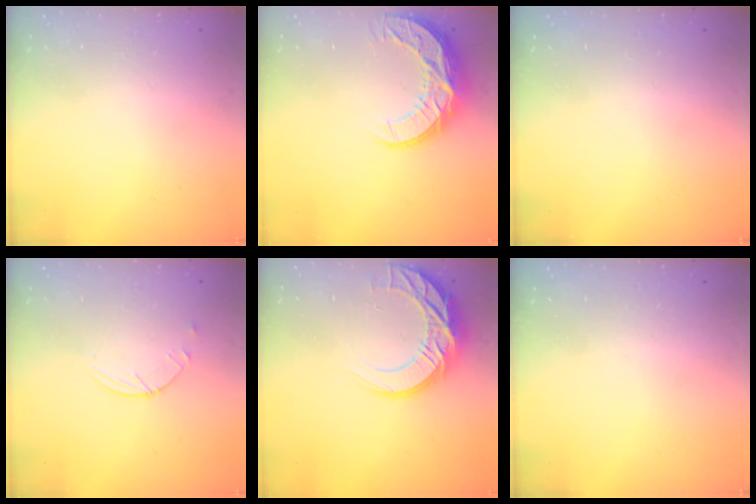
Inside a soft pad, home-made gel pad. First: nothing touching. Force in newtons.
{"total": 12.6, "press": 12.6, "slide": 0.7}
{"total": 0.0}
{"total": 2.9, "press": 2.8, "slide": 0.3}
{"total": 14.6, "press": 14.6, "slide": 1.0}
{"total": 0.0}